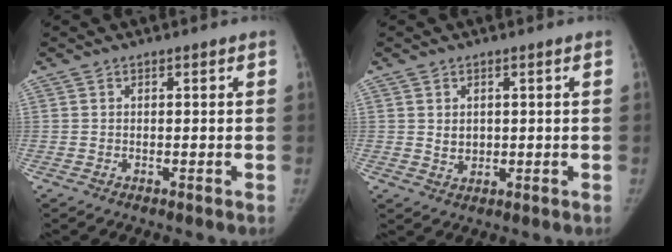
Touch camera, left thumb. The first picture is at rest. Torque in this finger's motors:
{"motor_torque": [0.13, 0.07, 0.03, -0.19, -0.03]}